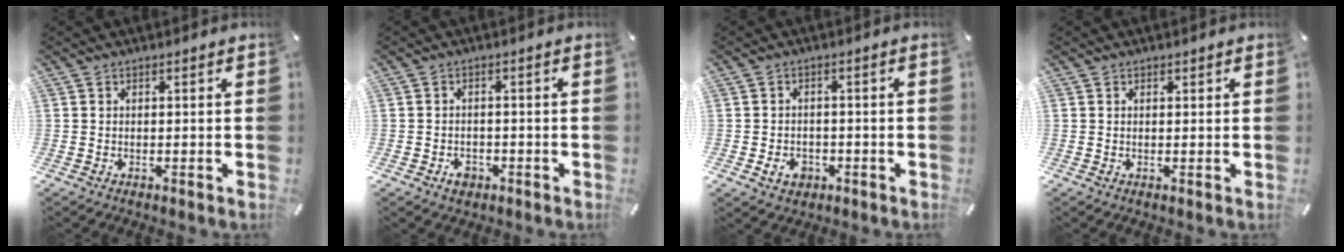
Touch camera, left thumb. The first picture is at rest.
{"total": 3.1, "force": [-1.5, 2.3, 1.4], "torque": [-0.023, 0.007, -0.028]}
{"total": 4.3, "force": [-1.6, 3.4, 2.1], "torque": [-0.040, -0.001, -0.032]}
{"total": 0.6, "force": [0.3, 0.4, 0.2], "torque": [-0.004, 0.002, 0.005]}